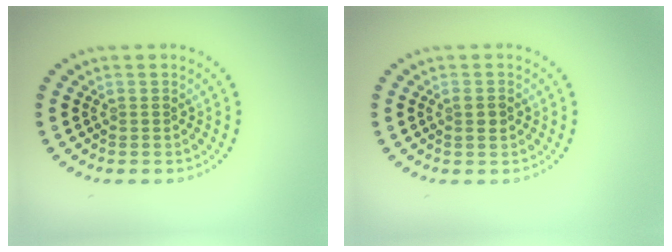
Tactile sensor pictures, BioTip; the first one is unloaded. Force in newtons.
{"total": 1.2, "press": 1.1, "slide": 0.4}